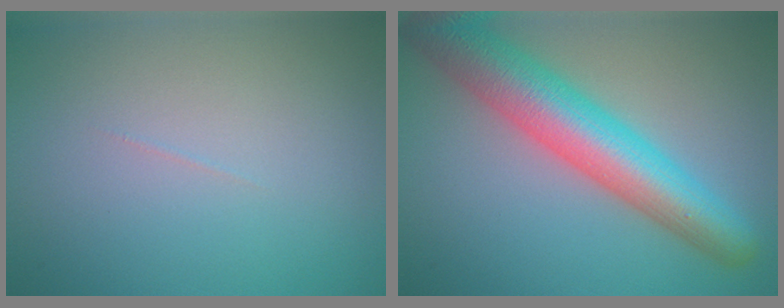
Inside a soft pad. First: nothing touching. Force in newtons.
{"total": 8.8, "press": 8.8, "slide": 0.3}